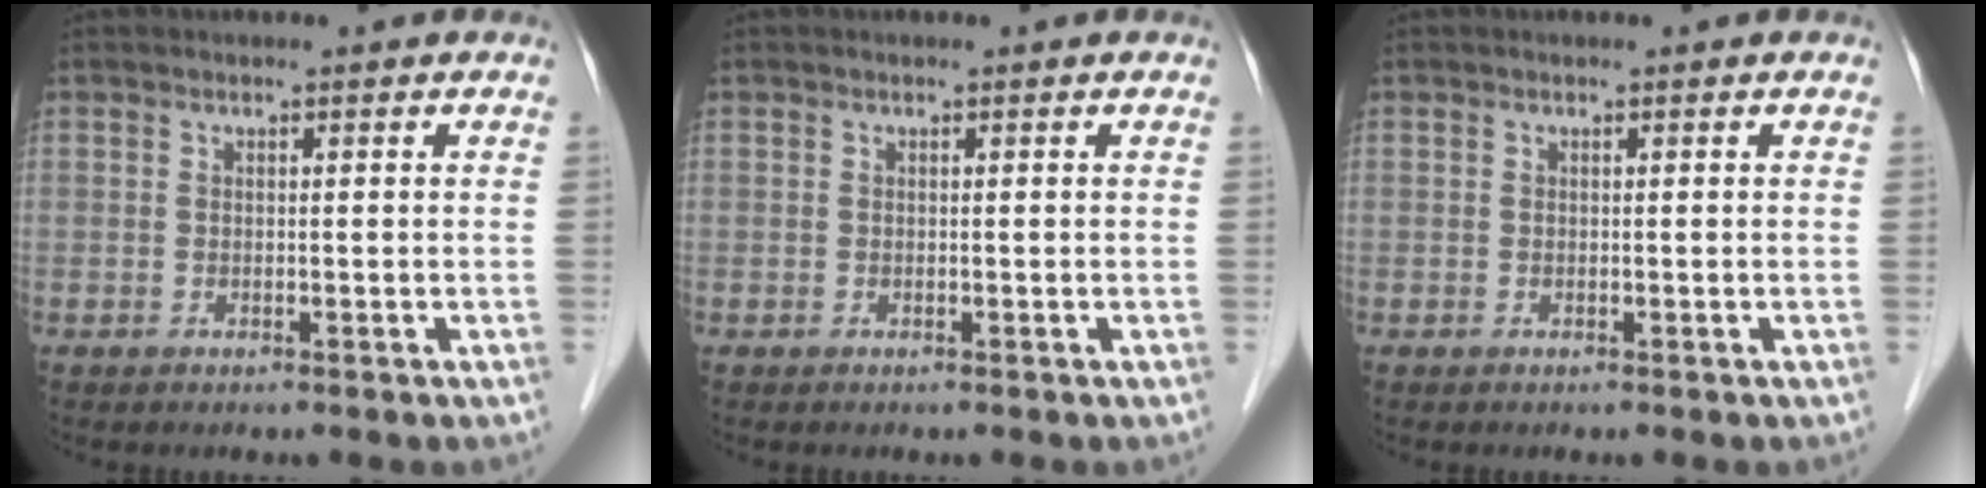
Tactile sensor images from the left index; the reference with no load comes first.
{"total": 0.0}
{"total": 0.0}